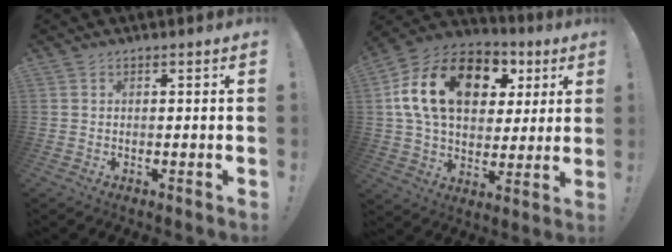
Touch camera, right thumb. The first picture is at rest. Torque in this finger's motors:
{"motor_torque": [2.48, 2.54, 1.48, 0.45, 0.27]}